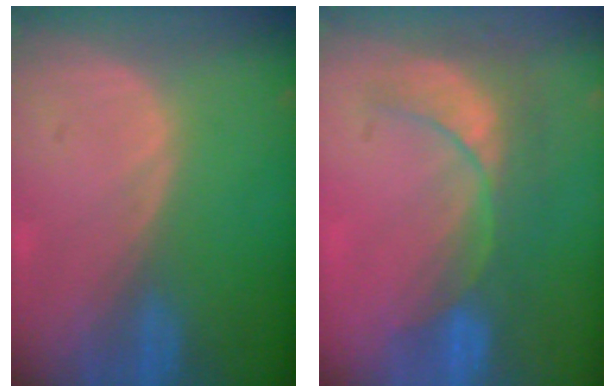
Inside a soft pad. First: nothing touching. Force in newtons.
{"total": 9.0, "press": 7.7, "slide": 4.5}